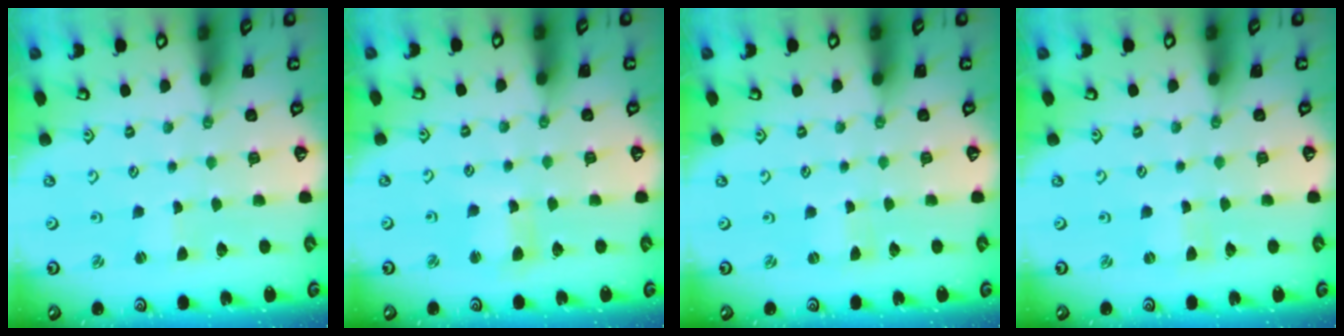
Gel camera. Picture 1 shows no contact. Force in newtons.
{"total": 3.6, "press": 3.6, "slide": 0.3}
{"total": 0.0}
{"total": 0.0}